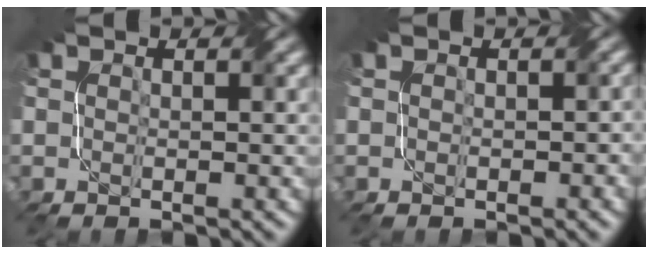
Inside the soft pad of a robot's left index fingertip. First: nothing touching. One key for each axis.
{"total": 0.9, "fx": -0.1, "fy": 0.7, "fz": 0.6, "tx": -0.008, "ty": -0.004, "tz": 0.001}